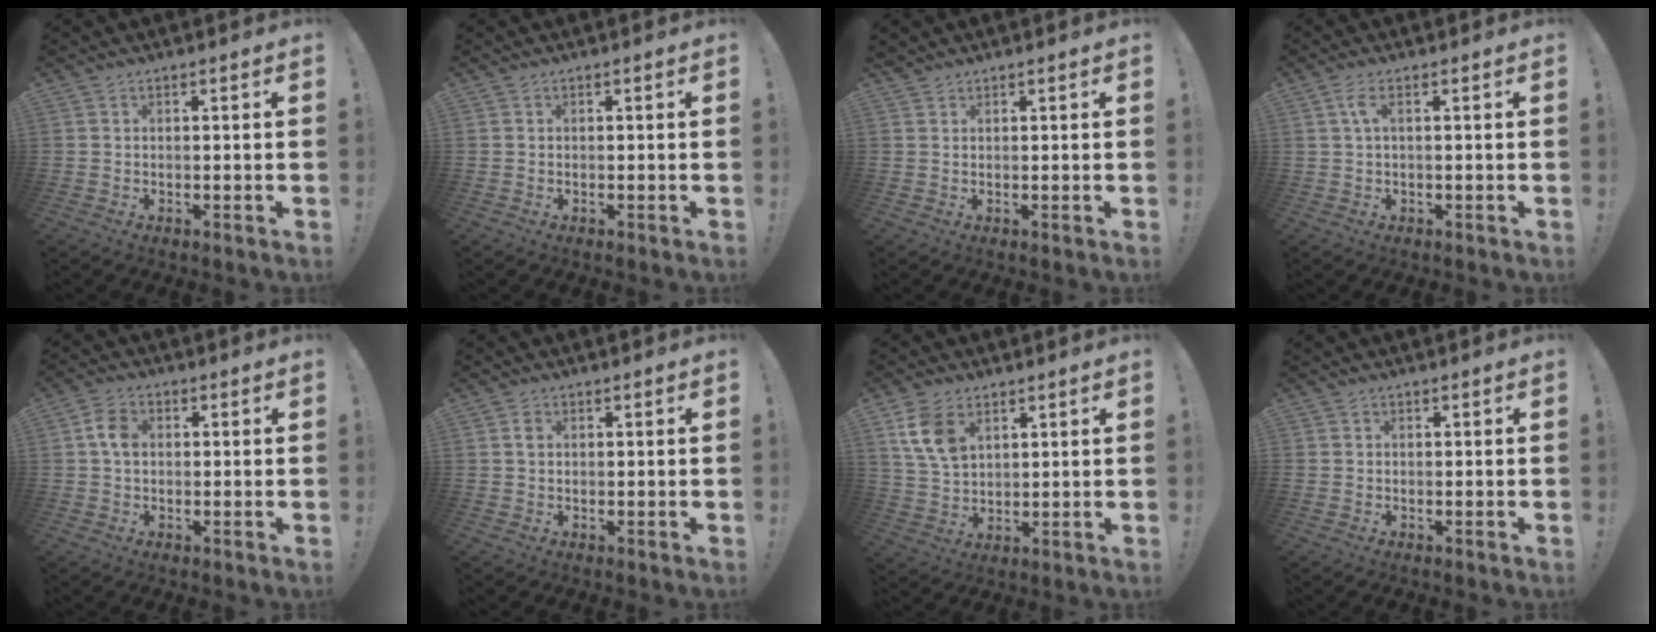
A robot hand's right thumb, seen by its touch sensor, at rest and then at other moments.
{"total": 0.0}
{"total": 1.5, "force": [1.4, 0.5, 0.2], "torque": [0.004, -0.006, 0.026]}
{"total": 3.2, "force": [0.7, 0.8, 3.0], "torque": [-0.061, 0.001, 0.012]}
{"total": 5.9, "force": [0.5, 4.3, 3.9], "torque": [-0.066, 0.014, 0.013]}
{"total": 1.6, "force": [0.3, 1.1, 1.1], "torque": [-0.016, 0.002, 0.005]}
{"total": 10.3, "force": [4.8, 6.8, 6.1], "torque": [-0.118, -0.006, 0.097]}
{"total": 0.6, "force": [-0.2, 0.5, 0.1], "torque": [-0.001, 0.001, -0.003]}